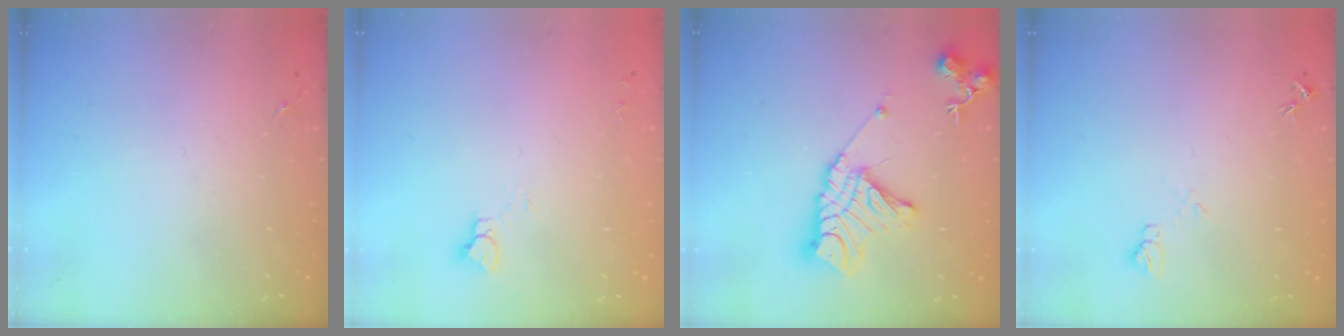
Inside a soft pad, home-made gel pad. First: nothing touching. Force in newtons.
{"total": 3.6, "press": 3.6, "slide": 0.3}
{"total": 17.0, "press": 16.9, "slide": 1.3}
{"total": 6.3, "press": 6.3, "slide": 0.7}